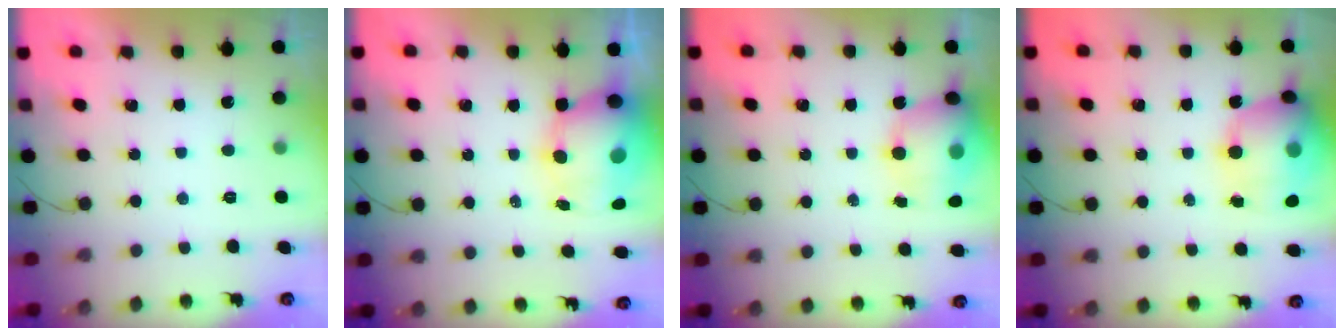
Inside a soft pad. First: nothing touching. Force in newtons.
{"total": 10.4, "press": 10.1, "slide": 2.5}
{"total": 14.8, "press": 14.5, "slide": 3.3}
{"total": 19.7, "press": 19.4, "slide": 3.8}